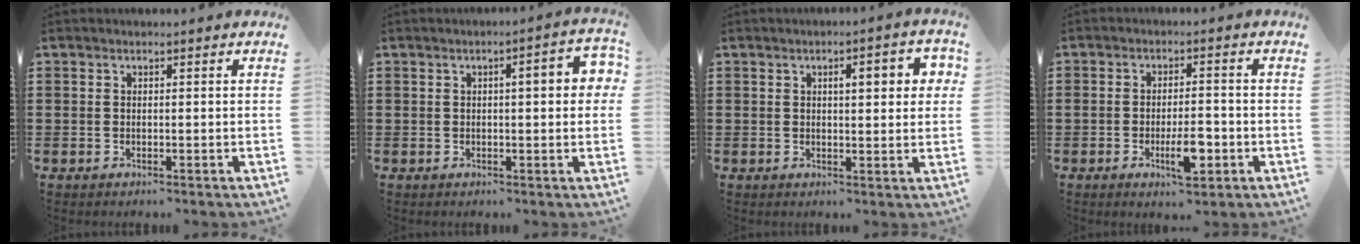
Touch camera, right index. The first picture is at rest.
{"total": 4.2, "force": [0.6, 0.9, 4.1], "torque": [-0.059, 0.001, 0.003]}
{"total": 4.0, "force": [1.0, 1.1, 3.8], "torque": [-0.057, 0.001, 0.009]}
{"total": 5.8, "force": [-2.0, 1.8, 5.1], "torque": [-0.089, 0.002, -0.032]}